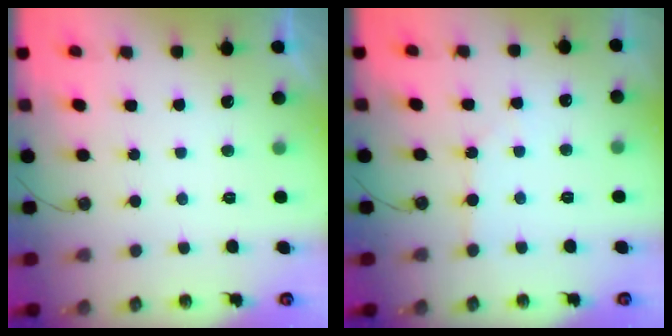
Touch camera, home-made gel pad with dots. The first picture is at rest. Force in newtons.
{"total": 2.9, "press": 2.8, "slide": 0.4}